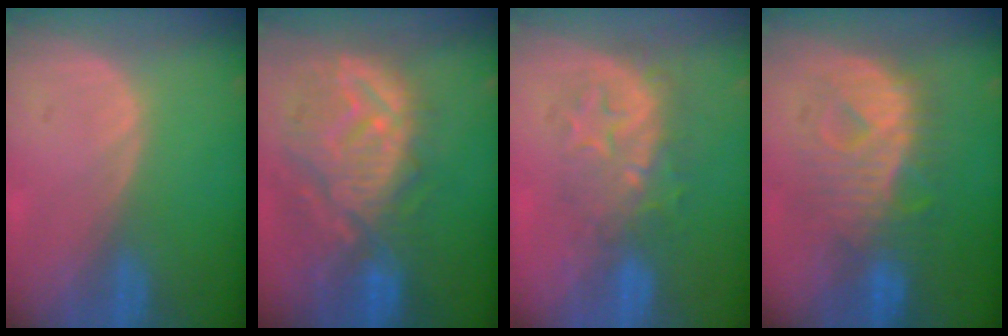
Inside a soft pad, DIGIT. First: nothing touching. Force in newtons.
{"total": 12.1, "press": 11.0, "slide": 5.2}
{"total": 8.4, "press": 7.5, "slide": 3.7}
{"total": 9.1, "press": 9.1, "slide": 0.5}